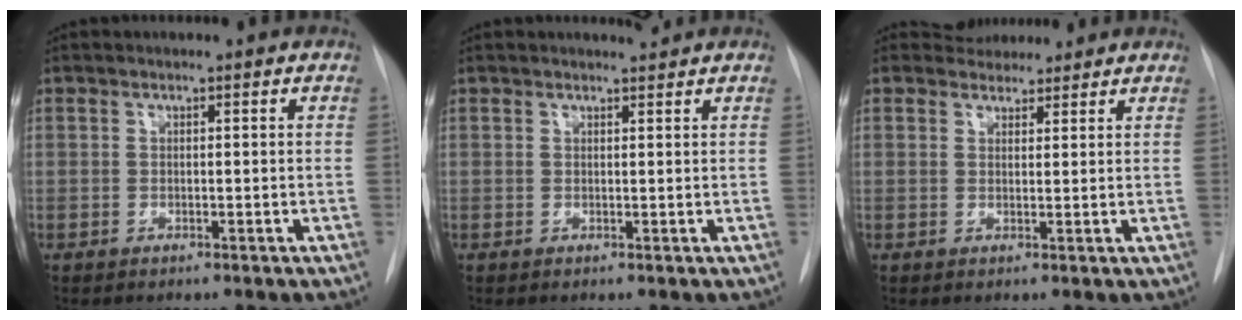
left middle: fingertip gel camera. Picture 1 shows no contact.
{"total": 1.1, "force": [1.1, -0.2, 0.0], "torque": [-0.002, -0.008, 0.017]}
{"total": 4.0, "force": [3.6, 1.6, 0.0], "torque": [0.005, 0.008, 0.047]}